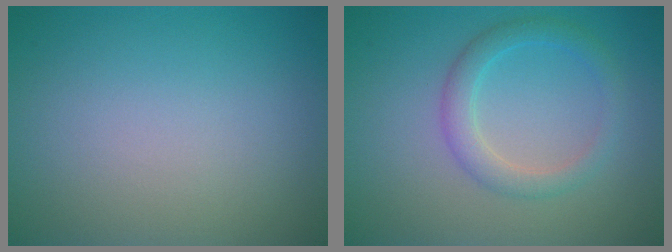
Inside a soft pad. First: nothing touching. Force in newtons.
{"total": 2.6, "press": 2.6, "slide": 0.1}